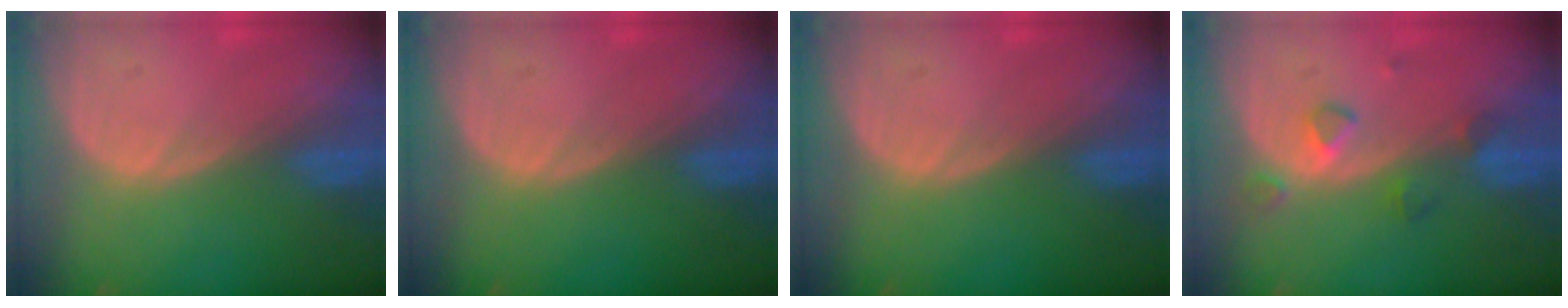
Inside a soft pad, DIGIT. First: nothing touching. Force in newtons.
{"total": 0.0}
{"total": 0.0}
{"total": 3.5, "press": 3.4, "slide": 0.8}